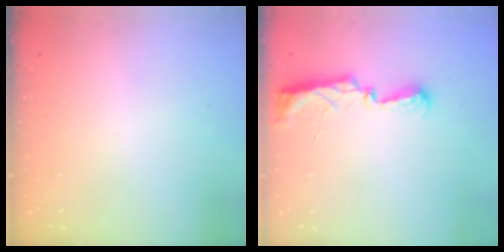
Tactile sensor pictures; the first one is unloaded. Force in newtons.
{"total": 11.5, "press": 10.2, "slide": 5.3}